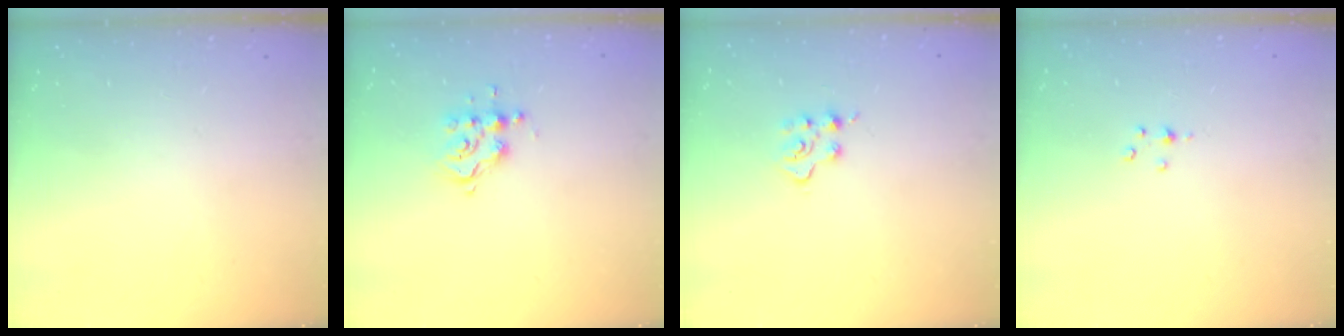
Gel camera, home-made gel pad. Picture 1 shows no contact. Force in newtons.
{"total": 8.9, "press": 8.8, "slide": 0.8}
{"total": 4.8, "press": 4.8, "slide": 0.4}
{"total": 2.2, "press": 2.2, "slide": 0.4}